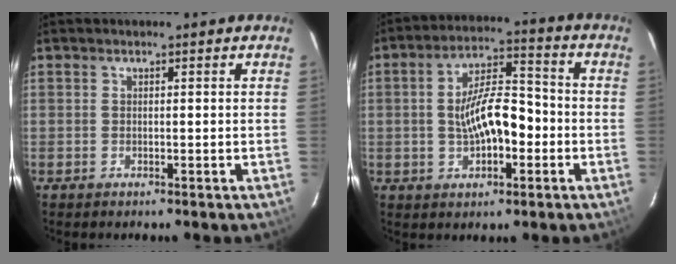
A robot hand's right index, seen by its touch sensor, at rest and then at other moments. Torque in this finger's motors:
{"motor_torque": [0.25, 0.03, 0.34, 0.10]}